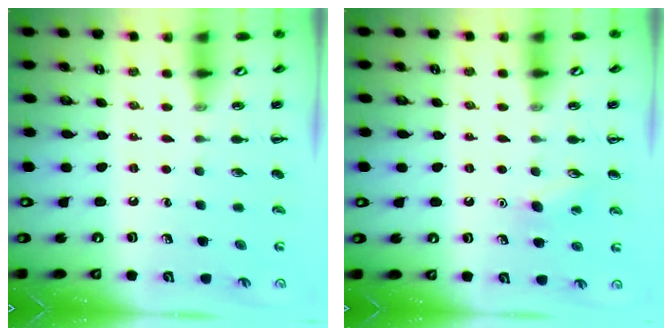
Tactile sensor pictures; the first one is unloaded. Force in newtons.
{"total": 8.2, "press": 8.1, "slide": 1.4}